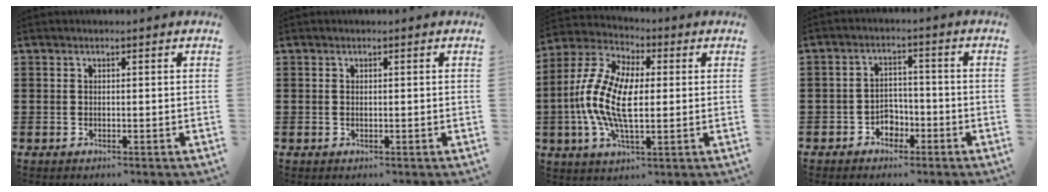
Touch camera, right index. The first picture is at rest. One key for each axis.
{"total": 0.0}
{"total": 11.3, "fx": -0.9, "fy": 5.2, "fz": 10.0, "tx": -0.233, "ty": -0.010, "tz": -0.022}
{"total": 3.1, "fx": -1.9, "fy": 2.2, "fz": 1.0, "tx": -0.025, "ty": 0.006, "tz": -0.041}